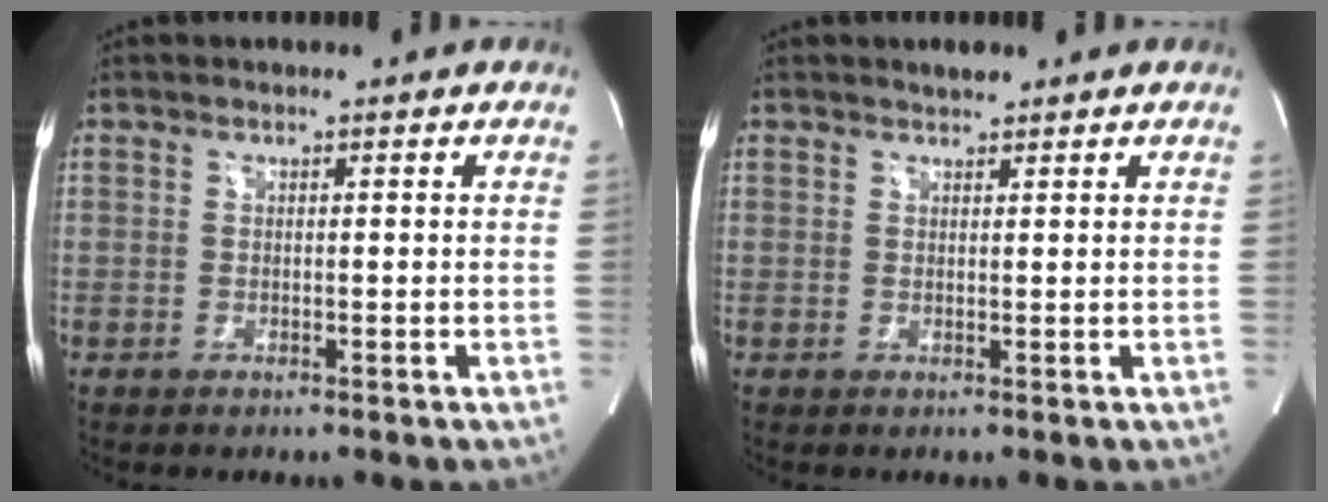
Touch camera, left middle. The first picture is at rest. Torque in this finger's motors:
{"motor_torque": [0.10, 0.00, -0.12, 0.00]}